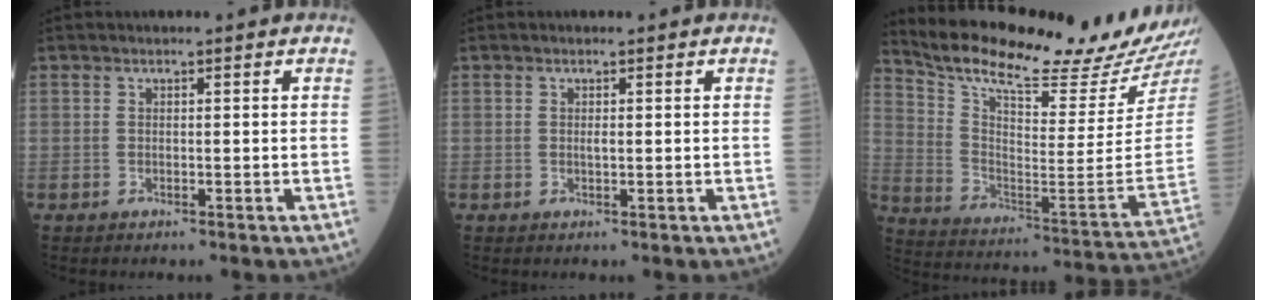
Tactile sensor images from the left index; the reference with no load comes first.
{"total": 0.7, "force": [0.1, 0.2, 0.6], "torque": [-0.014, -0.001, 0.002]}
{"total": 26.7, "force": [24.4, 1.1, 10.7], "torque": [-0.189, -0.091, 0.348]}